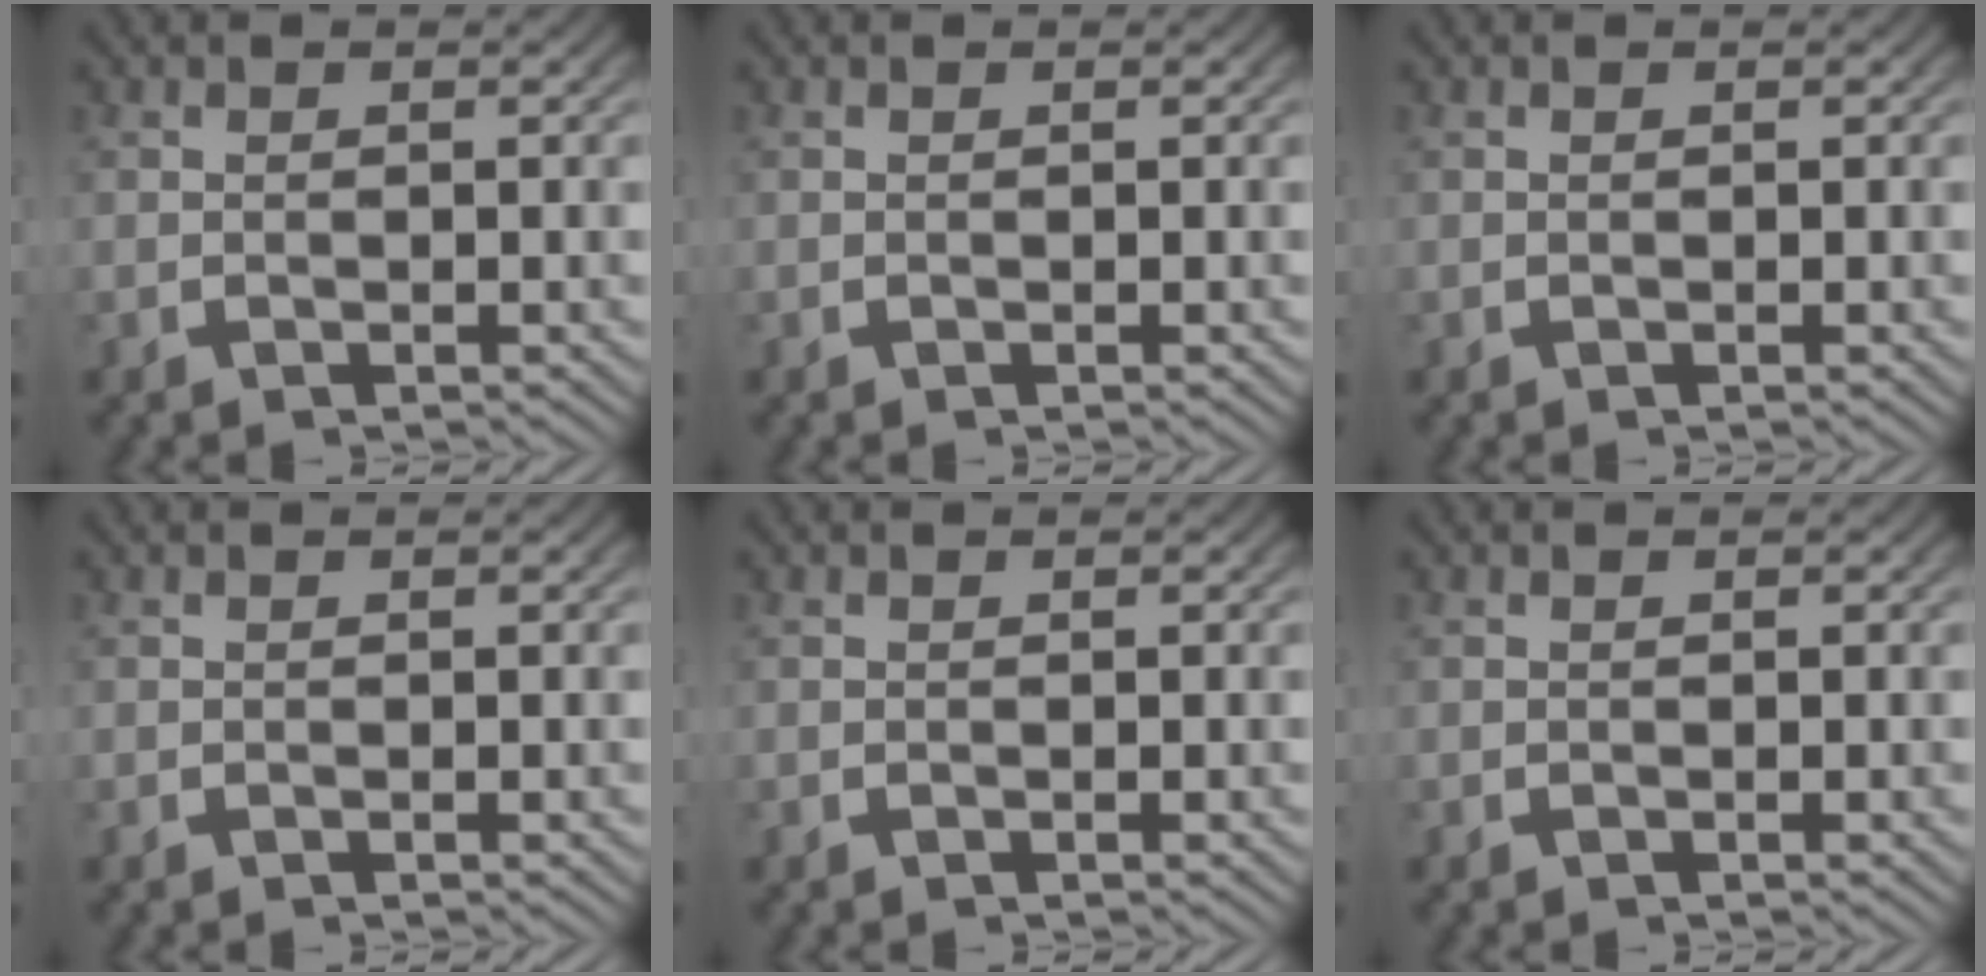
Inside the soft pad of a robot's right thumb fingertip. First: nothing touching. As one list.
[{"total": 0.0}, {"total": 0.0}, {"total": 0.0}, {"total": 0.0}, {"total": 0.0}]